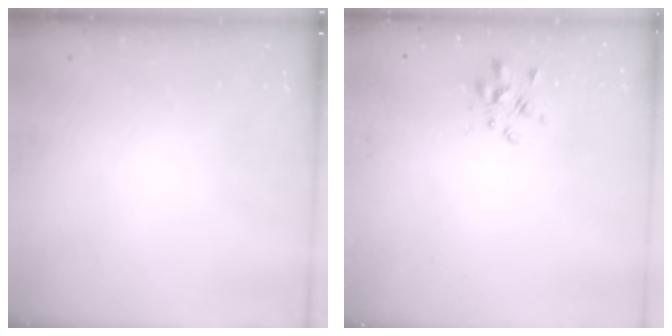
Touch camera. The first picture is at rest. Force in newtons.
{"total": 2.3, "press": 2.2, "slide": 0.7}